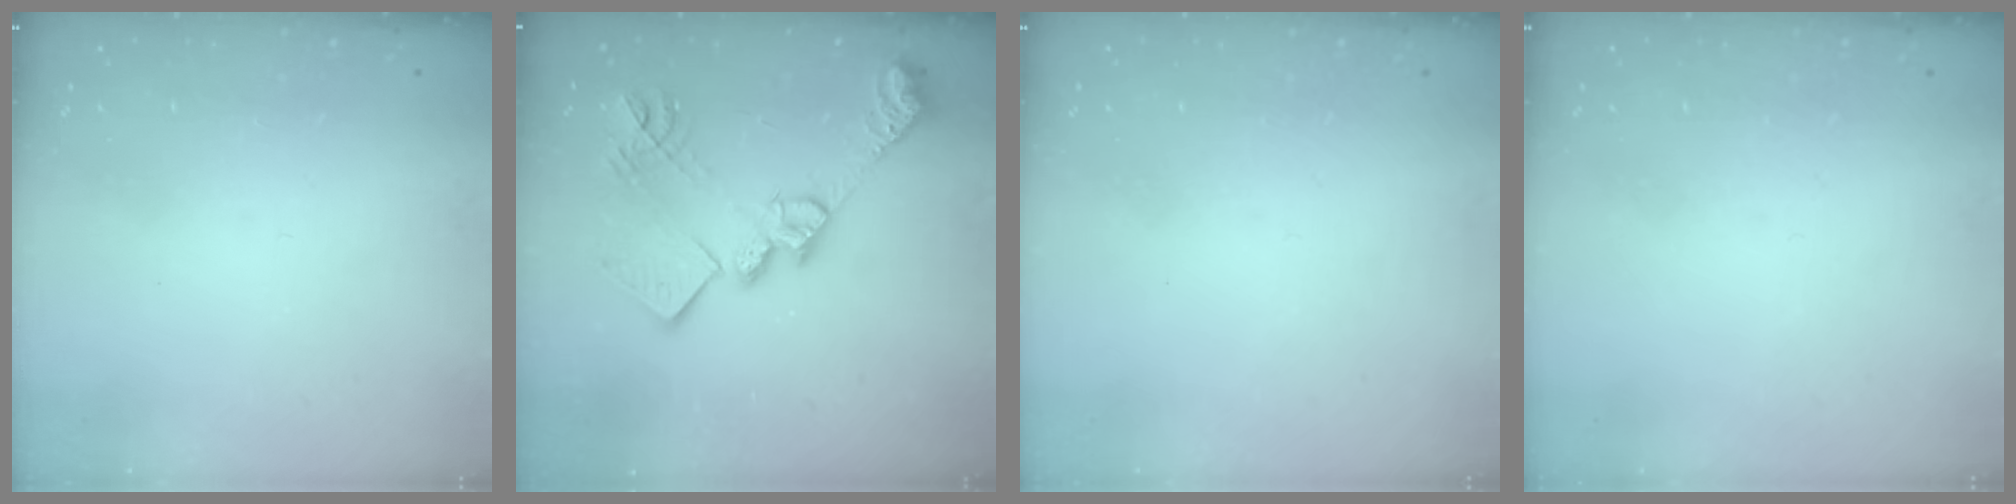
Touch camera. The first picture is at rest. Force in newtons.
{"total": 21.7, "press": 21.7, "slide": 1.3}
{"total": 0.0}
{"total": 0.0}